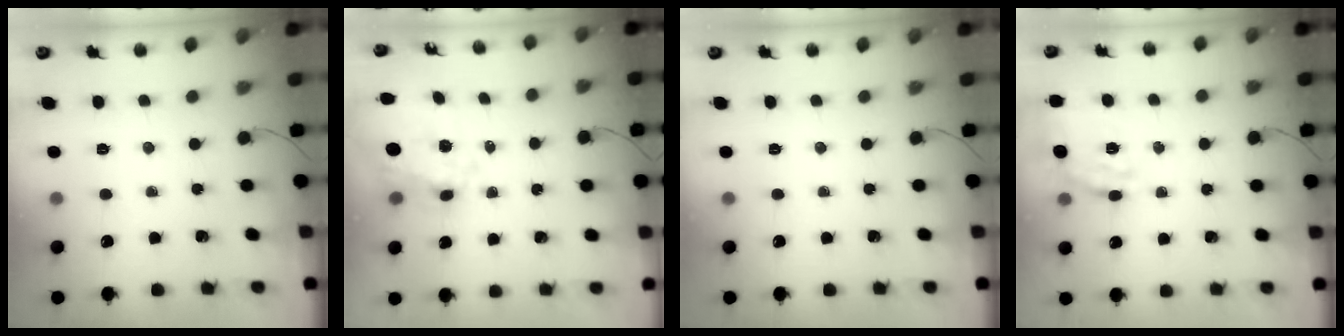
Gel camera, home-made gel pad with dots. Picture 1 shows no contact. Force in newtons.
{"total": 12.3, "press": 12.0, "slide": 2.7}
{"total": 0.0}
{"total": 17.7, "press": 17.5, "slide": 2.9}